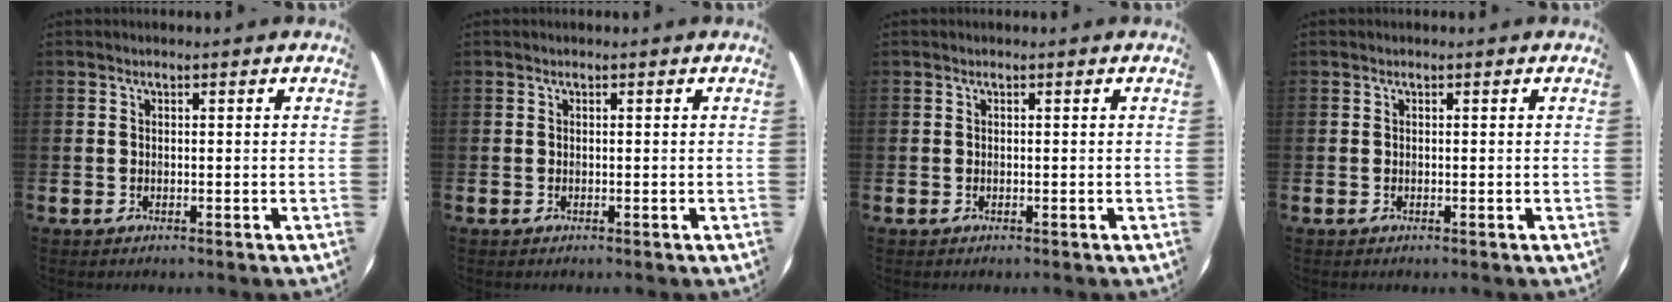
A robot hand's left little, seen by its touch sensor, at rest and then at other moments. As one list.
[{"total": 0.0}, {"total": 0.0}, {"total": 0.0}]